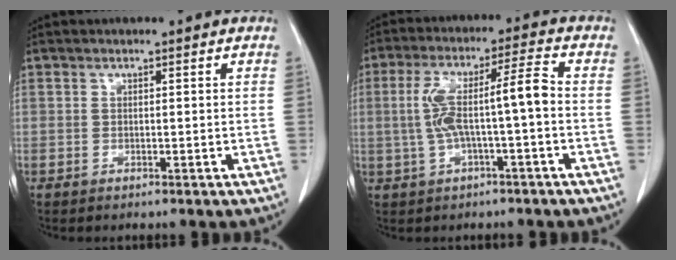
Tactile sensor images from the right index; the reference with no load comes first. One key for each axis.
{"total": 9.3, "fx": -0.7, "fy": 1.1, "fz": 9.2, "tx": -0.174, "ty": 0.033, "tz": -0.013}